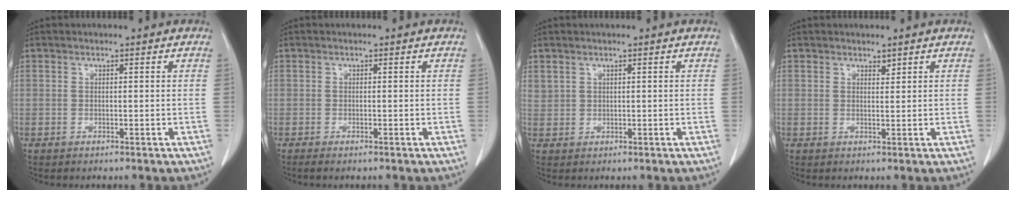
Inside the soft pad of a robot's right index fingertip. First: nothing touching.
{"total": 1.6, "force": [-0.8, 0.5, 1.3], "torque": [-0.032, -0.002, -0.014]}
{"total": 2.2, "force": [1.0, 1.8, 0.7], "torque": [-0.026, 0.017, 0.029]}
{"total": 1.2, "force": [0.9, 0.6, 0.4], "torque": [-0.009, 0.001, 0.016]}